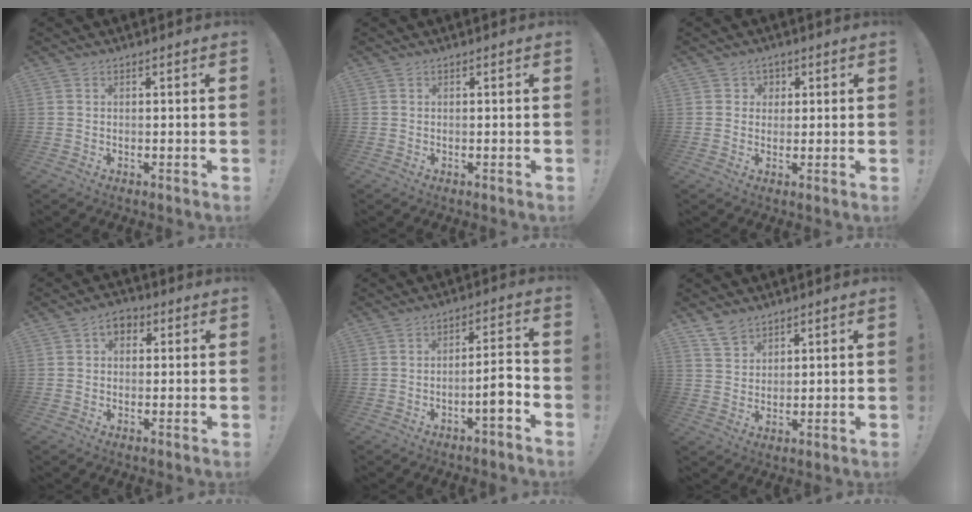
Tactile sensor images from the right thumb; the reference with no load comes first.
{"total": 0.0}
{"total": 3.1, "force": [0.6, 3.0, 0.6], "torque": [-0.003, -0.001, 0.010]}
{"total": 4.3, "force": [1.1, 3.1, 2.8], "torque": [-0.037, 0.004, 0.019]}
{"total": 7.1, "force": [-3.5, 1.4, 6.0], "torque": [-0.091, 0.018, -0.058]}
{"total": 5.5, "force": [4.5, 2.8, 1.4], "torque": [-0.027, -0.023, 0.087]}